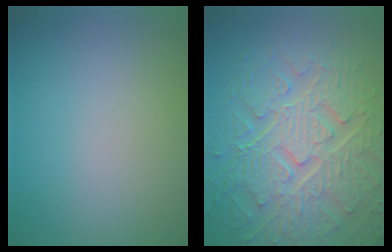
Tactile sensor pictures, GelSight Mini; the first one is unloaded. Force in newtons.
{"total": 9.2, "press": 6.8, "slide": 6.2}